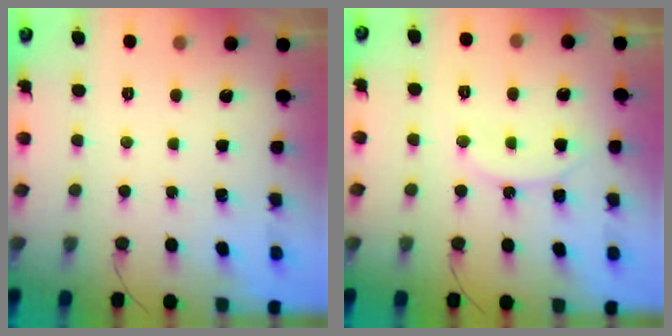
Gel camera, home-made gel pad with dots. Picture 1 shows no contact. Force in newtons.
{"total": 9.6, "press": 9.5, "slide": 1.1}